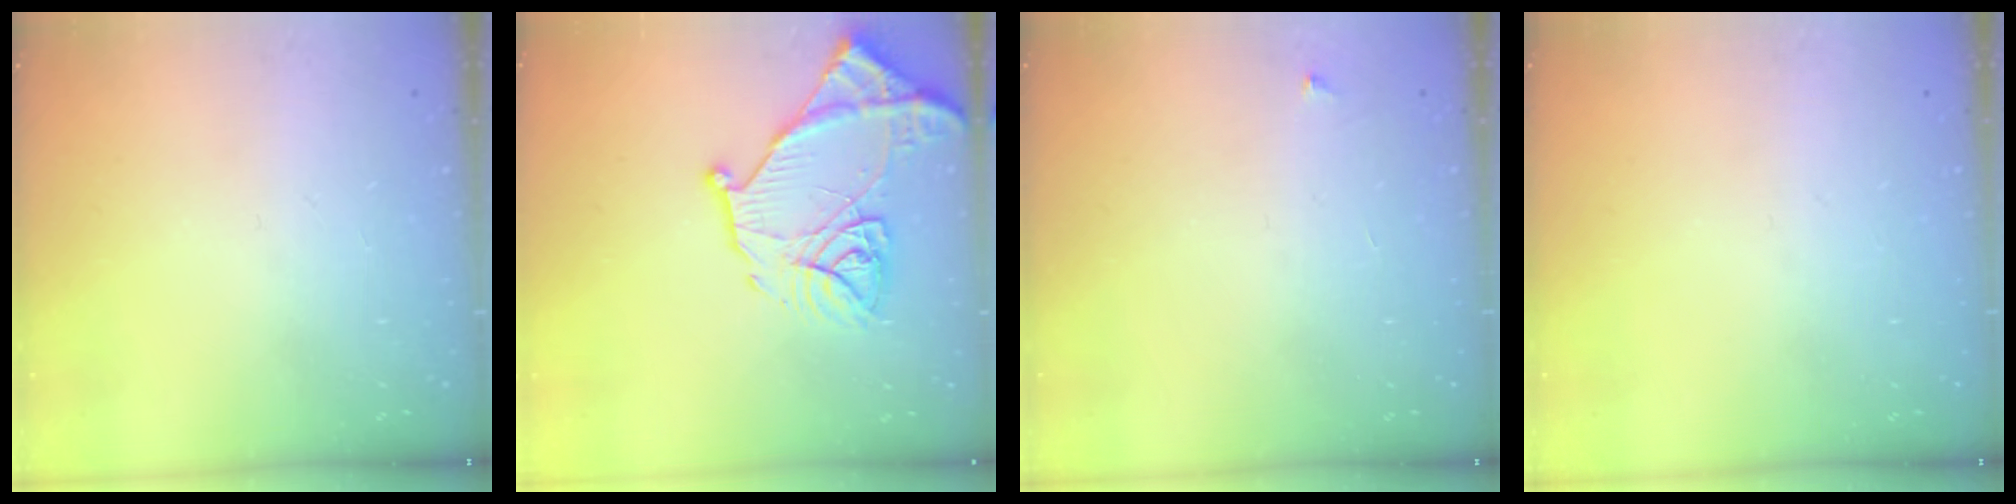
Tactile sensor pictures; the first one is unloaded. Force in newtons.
{"total": 17.5, "press": 17.4, "slide": 1.9}
{"total": 3.2, "press": 3.2, "slide": 0.5}
{"total": 0.0}